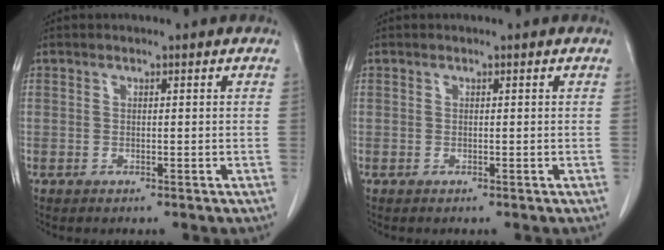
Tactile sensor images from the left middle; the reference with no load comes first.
{"total": 0.0}